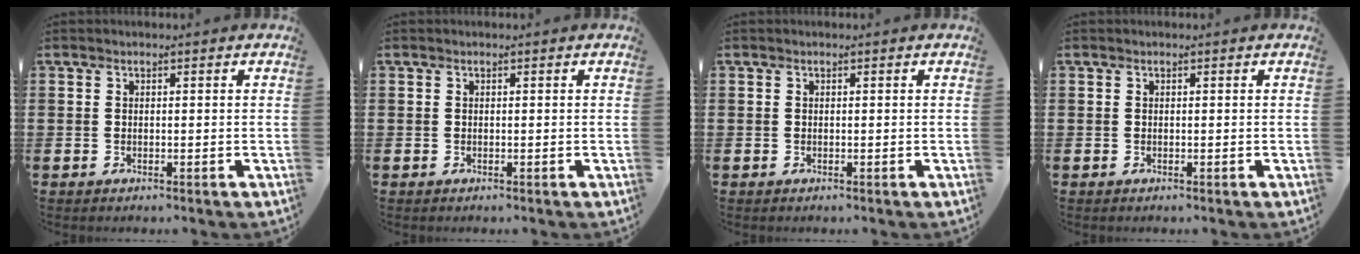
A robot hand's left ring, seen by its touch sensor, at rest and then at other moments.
{"total": 0.0}
{"total": 0.0}
{"total": 0.0}